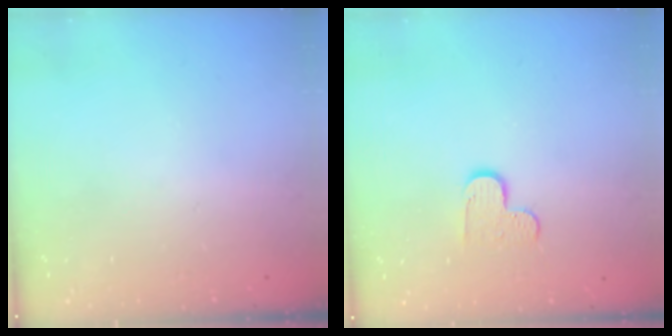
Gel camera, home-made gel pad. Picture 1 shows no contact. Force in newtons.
{"total": 5.8, "press": 5.8, "slide": 0.4}